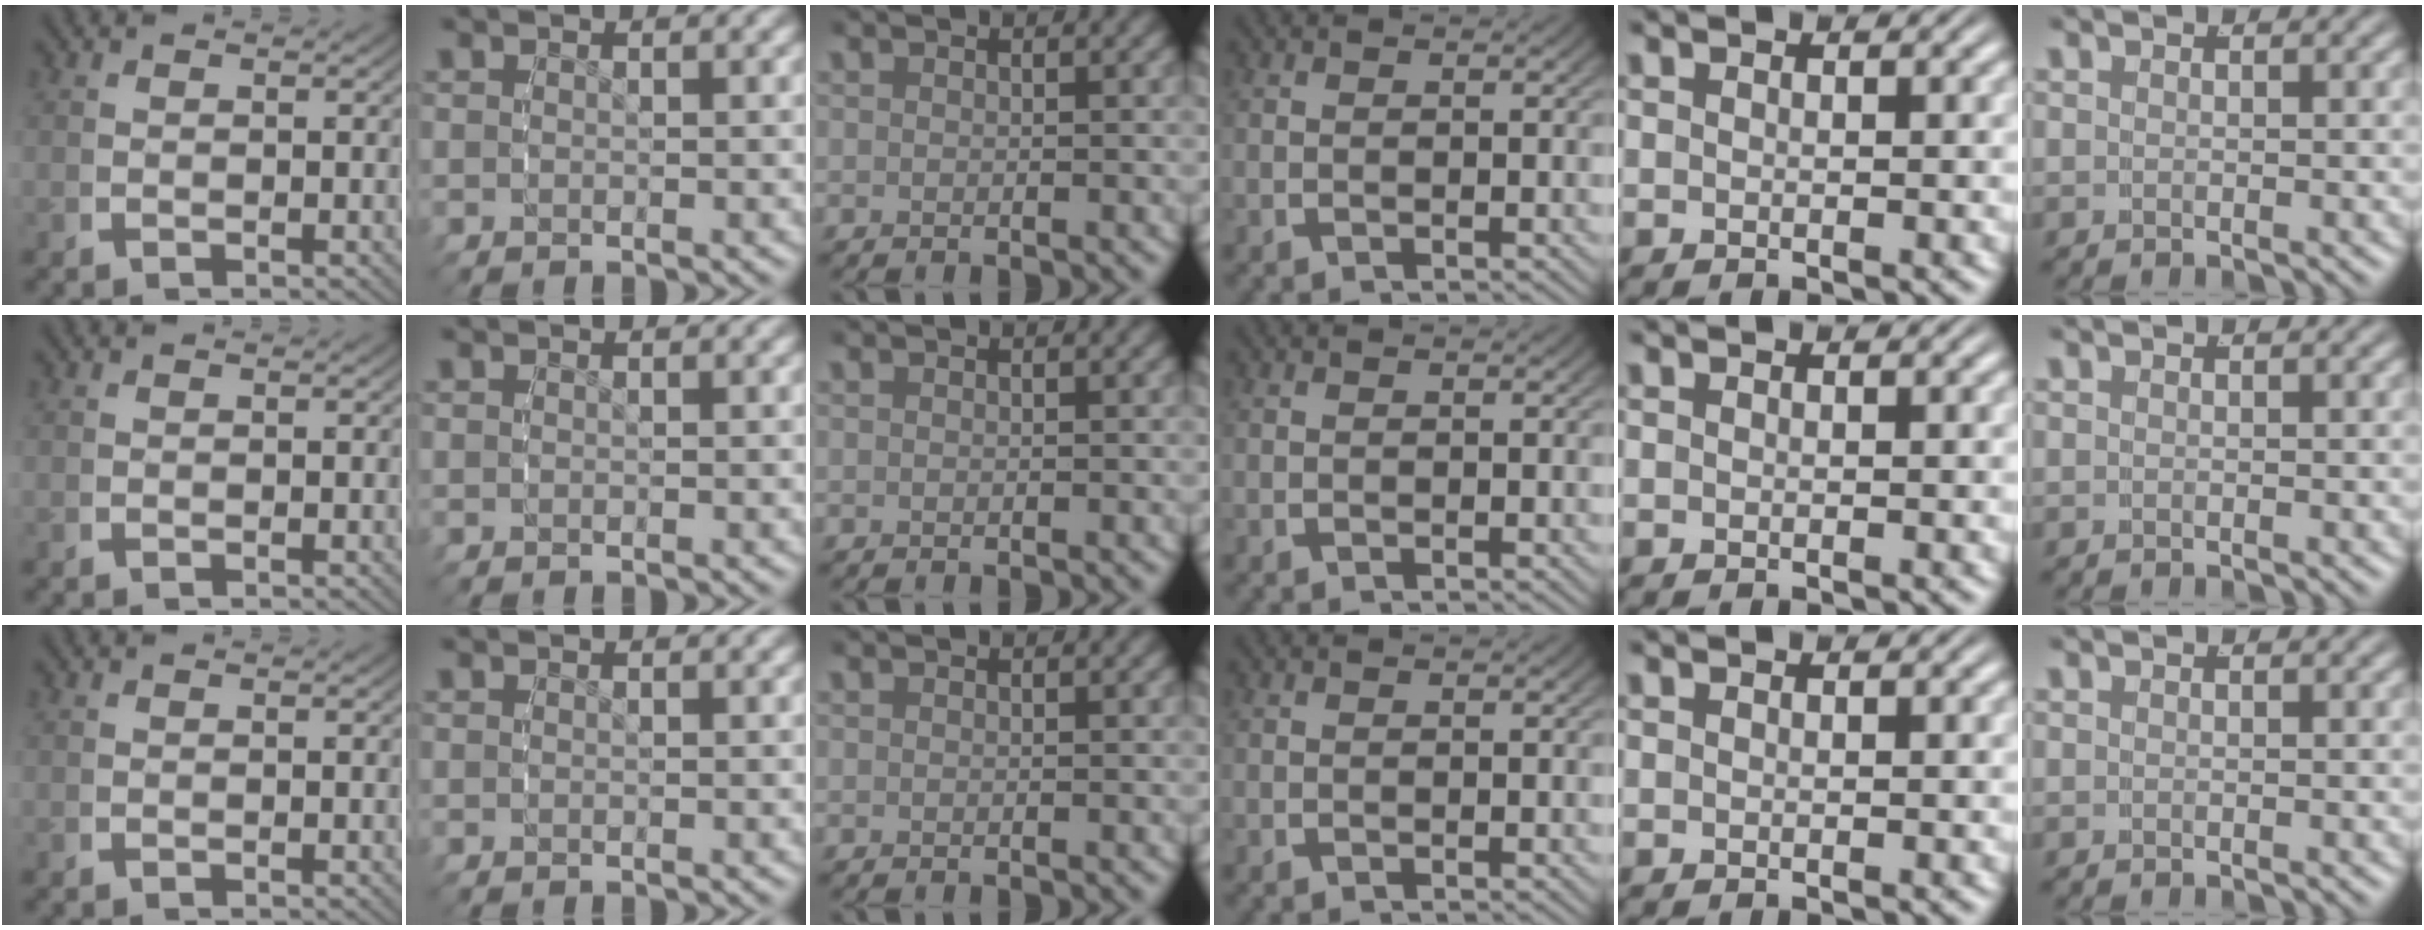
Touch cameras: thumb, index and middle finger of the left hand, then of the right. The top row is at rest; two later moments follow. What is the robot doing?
{"motion": "reach", "object": "pen bag"}